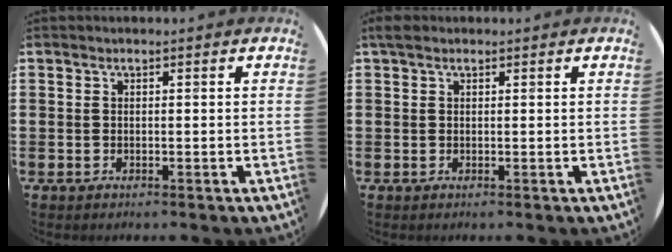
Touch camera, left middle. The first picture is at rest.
{"total": 0.9, "force": [0.7, 0.5, 0.3], "torque": [0.000, 0.003, 0.011]}